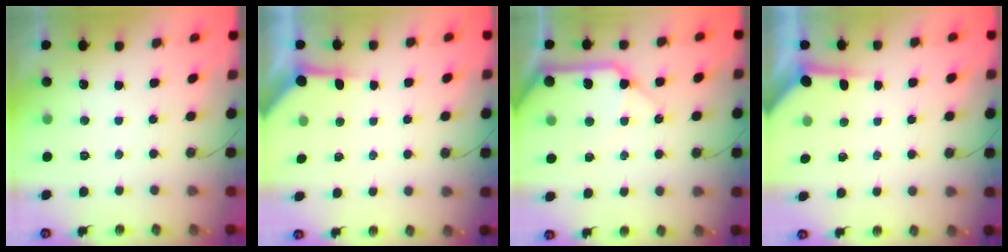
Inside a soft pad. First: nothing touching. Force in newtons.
{"total": 3.9, "press": 3.9, "slide": 0.5}
{"total": 15.8, "press": 15.6, "slide": 2.3}
{"total": 3.7, "press": 3.7, "slide": 0.4}